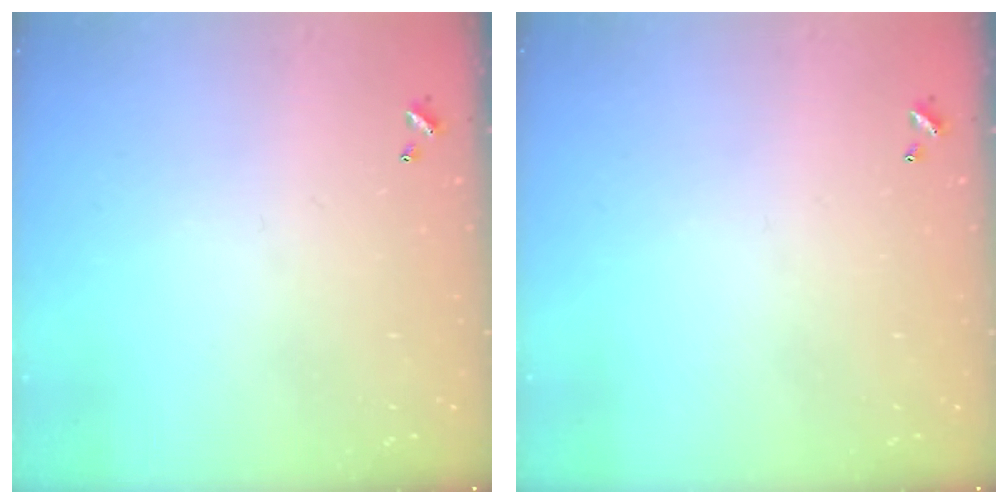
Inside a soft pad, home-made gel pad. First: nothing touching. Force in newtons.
{"total": 0.0}